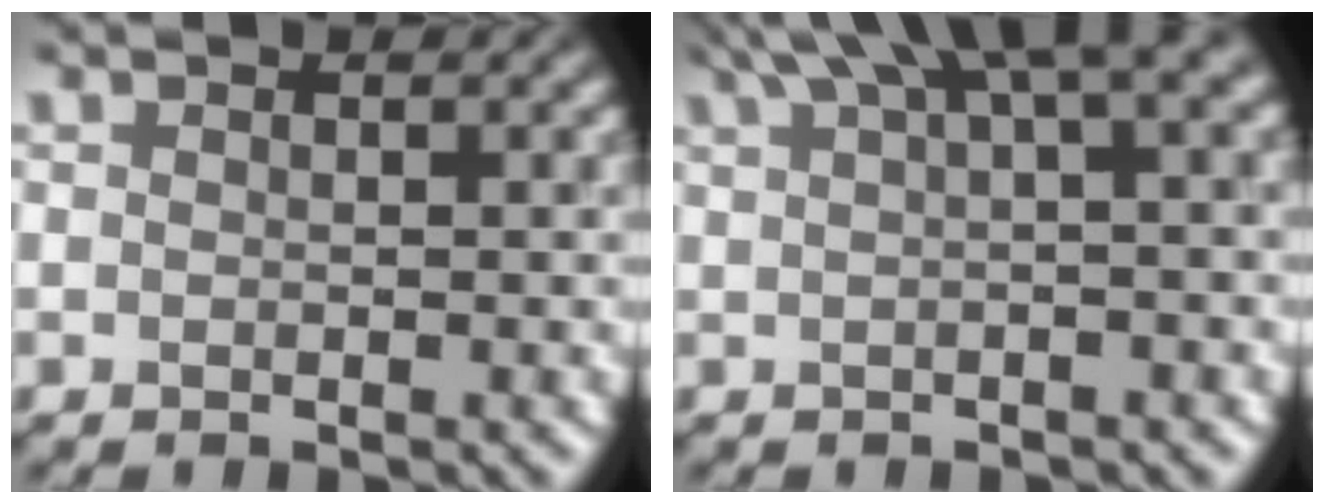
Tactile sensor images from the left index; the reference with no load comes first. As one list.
[{"total": 6.0, "force": [3.3, 1.1, 4.9], "torque": [-0.056, 0.023, 0.054]}]